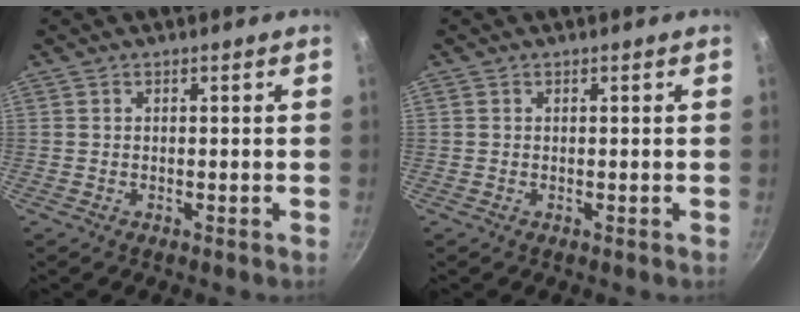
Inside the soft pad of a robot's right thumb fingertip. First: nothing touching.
{"total": 0.0}